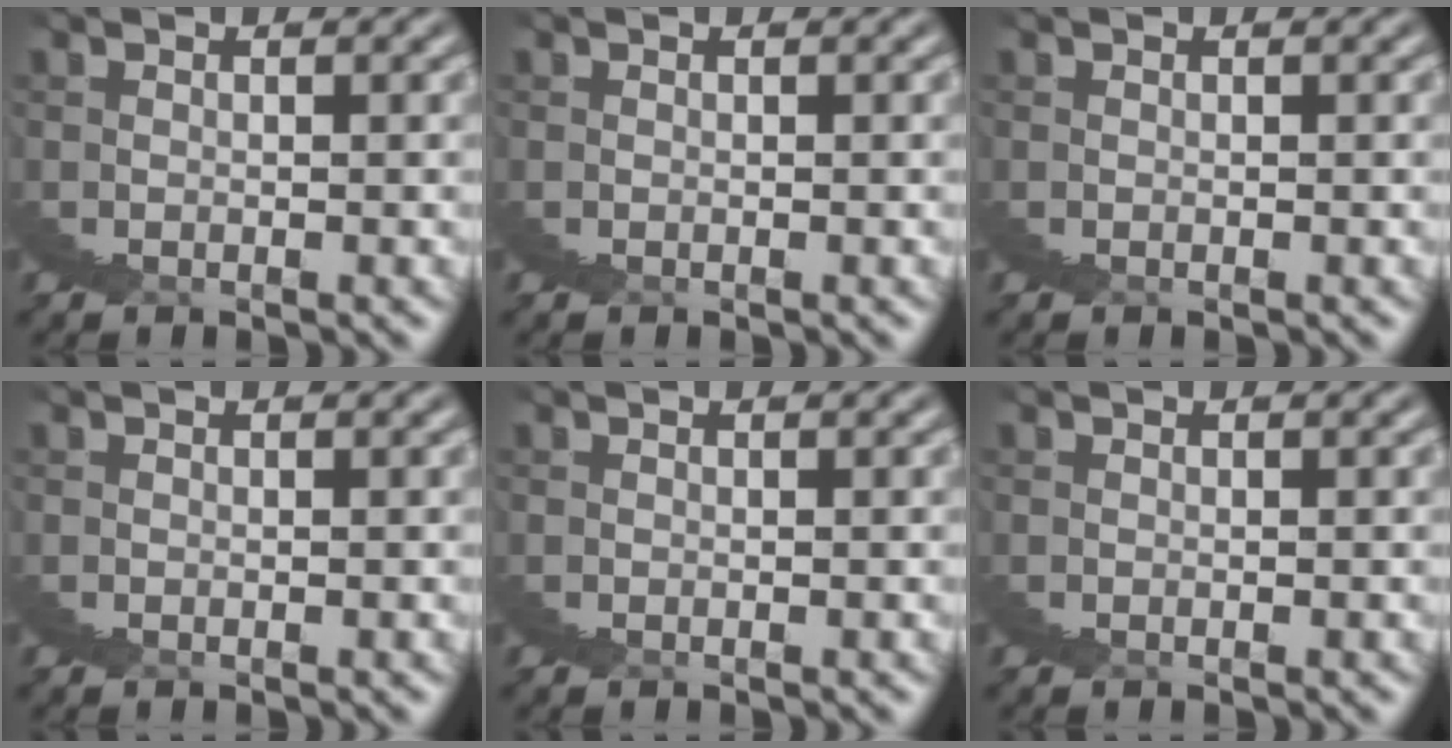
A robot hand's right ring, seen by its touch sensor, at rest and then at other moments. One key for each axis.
{"total": 0.0}
{"total": 0.0}
{"total": 0.0}
{"total": 0.0}
{"total": 0.0}